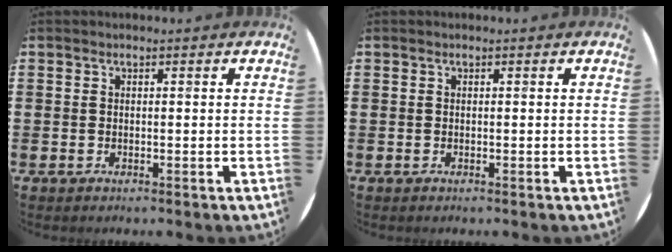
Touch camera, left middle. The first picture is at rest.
{"total": 0.0}